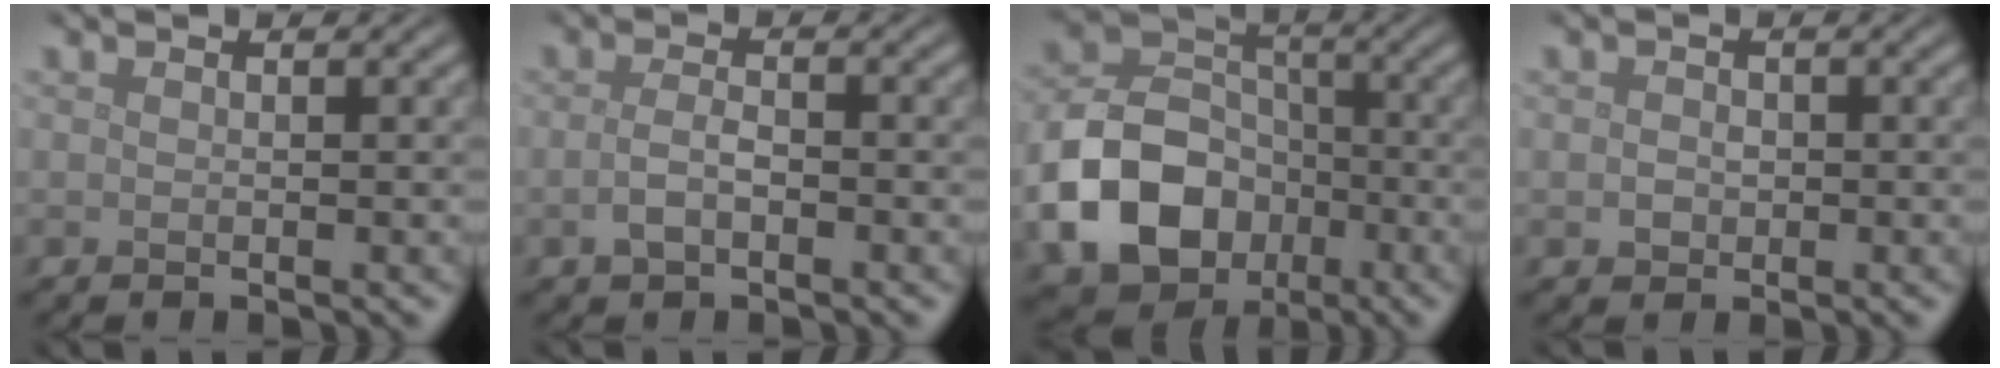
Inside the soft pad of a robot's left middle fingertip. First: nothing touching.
{"total": 2.0, "force": [-0.7, 0.9, 1.6], "torque": [-0.037, -0.002, -0.015]}
{"total": 10.9, "force": [-3.8, 8.2, 6.1], "torque": [-0.131, -0.014, -0.076]}
{"total": 1.2, "force": [-0.1, 1.0, 0.5], "torque": [-0.009, -0.004, -0.005]}